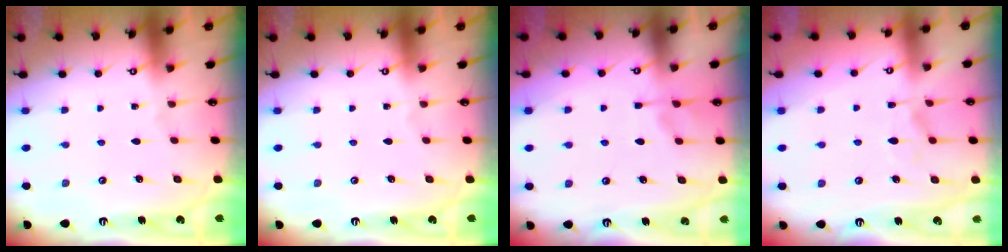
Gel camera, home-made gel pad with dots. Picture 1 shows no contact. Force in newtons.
{"total": 0.0}
{"total": 0.9, "press": 0.2, "slide": 0.9}
{"total": 0.7, "press": 0.3, "slide": 0.7}